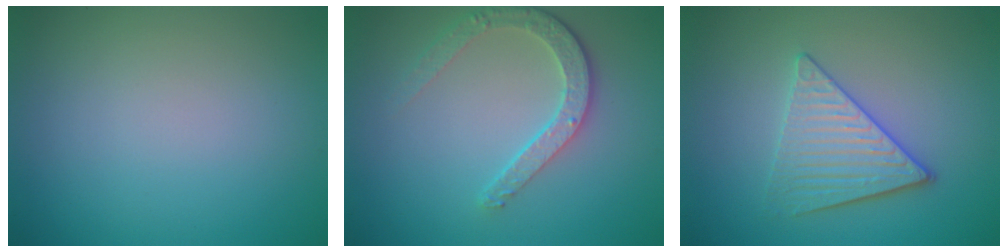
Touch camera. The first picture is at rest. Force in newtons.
{"total": 3.6, "press": 2.9, "slide": 2.2}
{"total": 3.9, "press": 3.5, "slide": 1.7}